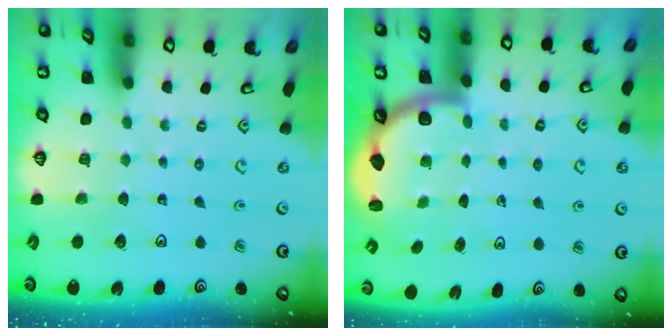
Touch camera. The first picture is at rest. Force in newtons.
{"total": 2.6, "press": 2.5, "slide": 0.7}